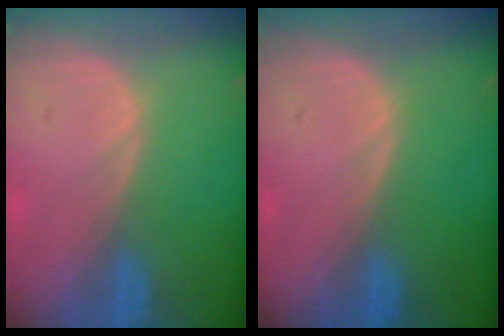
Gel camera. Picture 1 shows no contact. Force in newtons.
{"total": 0.0}